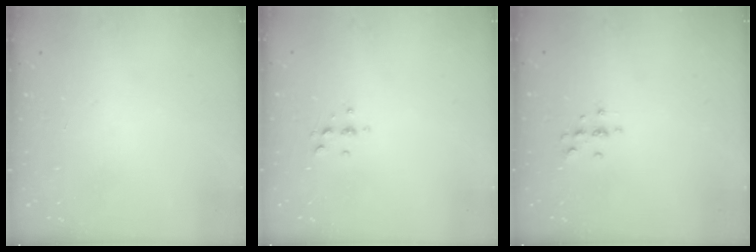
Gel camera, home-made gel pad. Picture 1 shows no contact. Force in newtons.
{"total": 3.5, "press": 3.4, "slide": 0.3}
{"total": 4.1, "press": 4.1, "slide": 0.4}